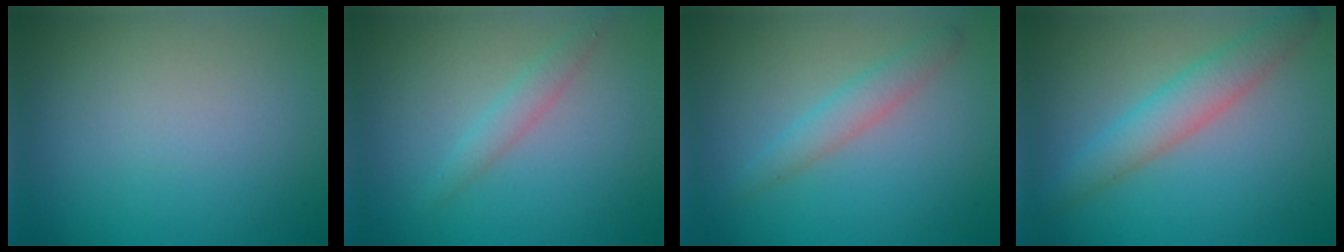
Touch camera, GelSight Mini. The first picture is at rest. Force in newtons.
{"total": 1.7, "press": 1.7, "slide": 0.1}
{"total": 2.3, "press": 2.3, "slide": 0.0}
{"total": 3.9, "press": 3.9, "slide": 0.1}